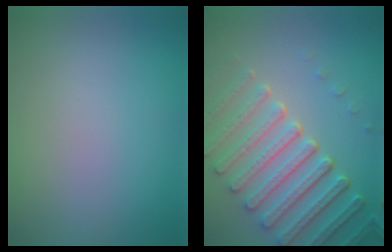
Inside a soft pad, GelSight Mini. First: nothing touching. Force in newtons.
{"total": 7.3, "press": 5.6, "slide": 4.8}